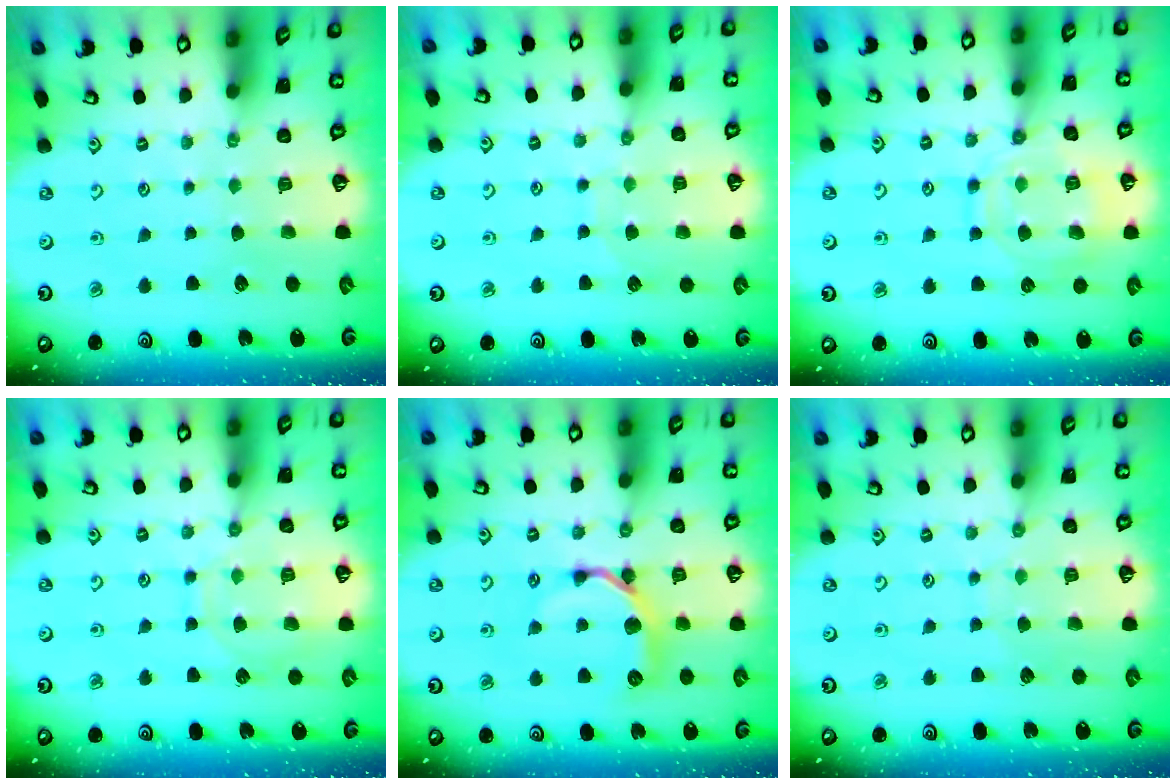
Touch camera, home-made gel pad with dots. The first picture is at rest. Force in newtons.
{"total": 7.6, "press": 7.6, "slide": 0.6}
{"total": 14.5, "press": 14.5, "slide": 1.3}
{"total": 9.3, "press": 9.3, "slide": 0.8}
{"total": 9.9, "press": 9.9, "slide": 0.3}
{"total": 6.2, "press": 6.2, "slide": 0.6}